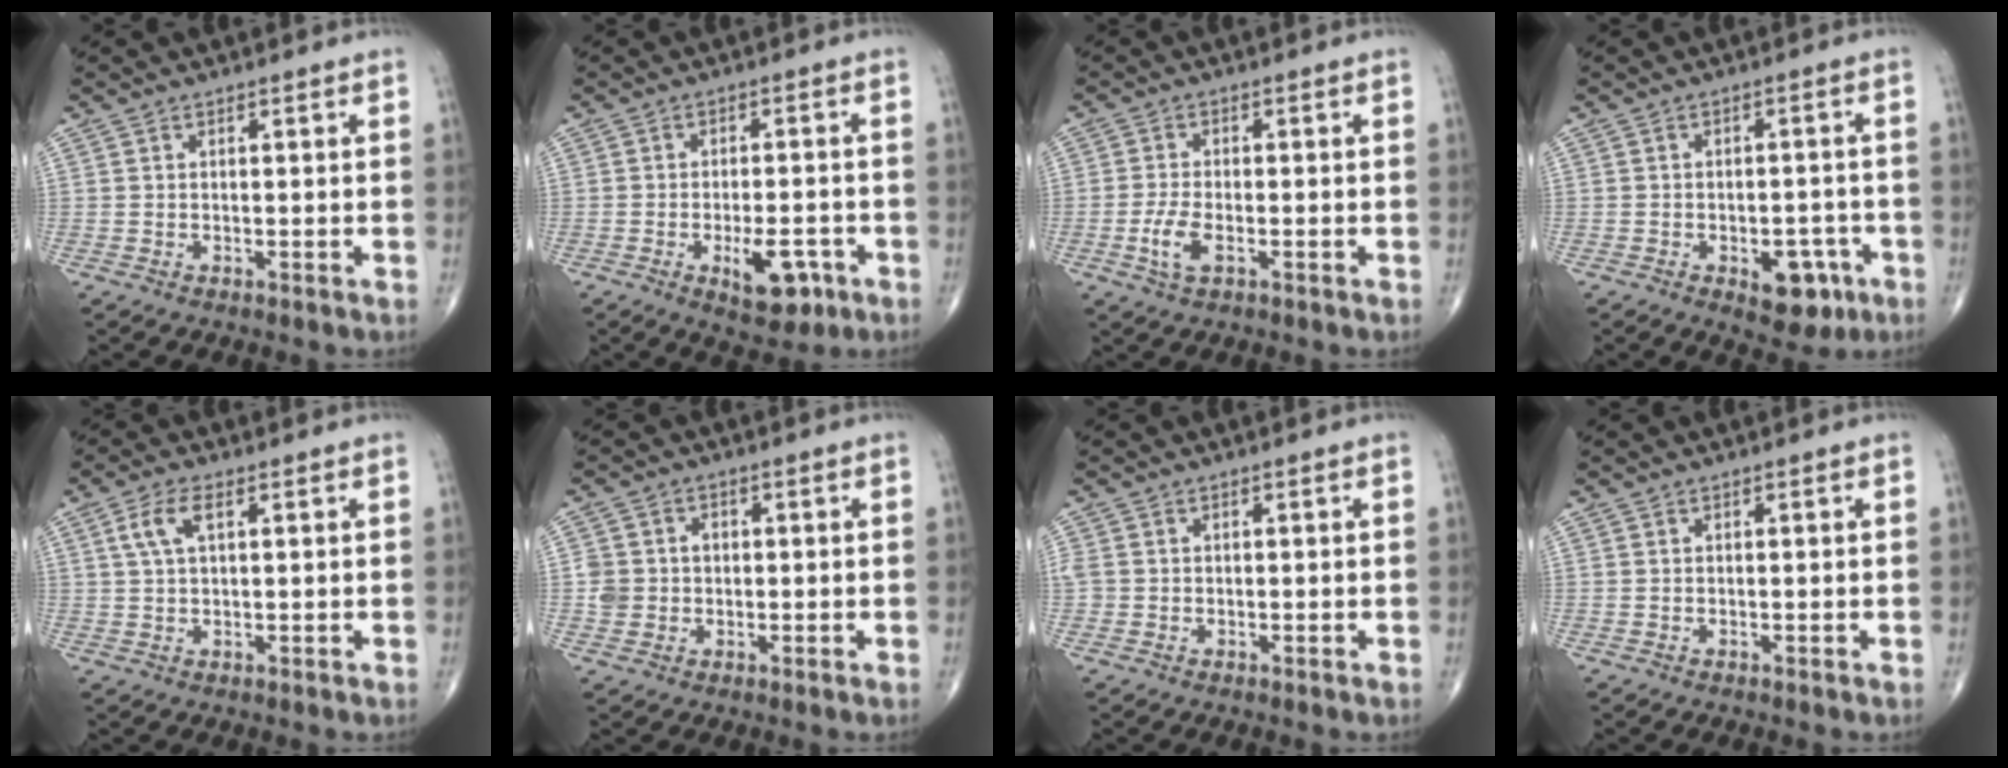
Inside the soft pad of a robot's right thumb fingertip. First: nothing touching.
{"total": 7.8, "force": [-3.2, 3.6, 6.2], "torque": [-0.078, 0.009, -0.040]}
{"total": 4.4, "force": [-1.5, 1.9, 3.7], "torque": [-0.084, 0.003, -0.028]}
{"total": 7.7, "force": [-3.5, 4.3, 5.4], "torque": [-0.043, 0.018, -0.038]}
{"total": 4.7, "force": [1.6, 2.0, 3.9], "torque": [-0.089, 0.010, 0.033]}
{"total": 4.4, "force": [-0.1, 4.1, 1.4], "torque": [-0.004, 0.011, -0.002]}
{"total": 1.9, "force": [0.0, 1.7, 0.9], "torque": [-0.016, 0.004, 0.000]}
{"total": 0.0}